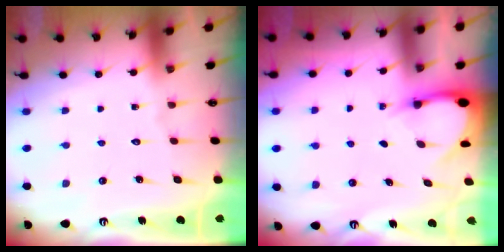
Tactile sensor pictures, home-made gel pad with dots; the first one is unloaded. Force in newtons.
{"total": 3.7, "press": 3.7, "slide": 0.2}